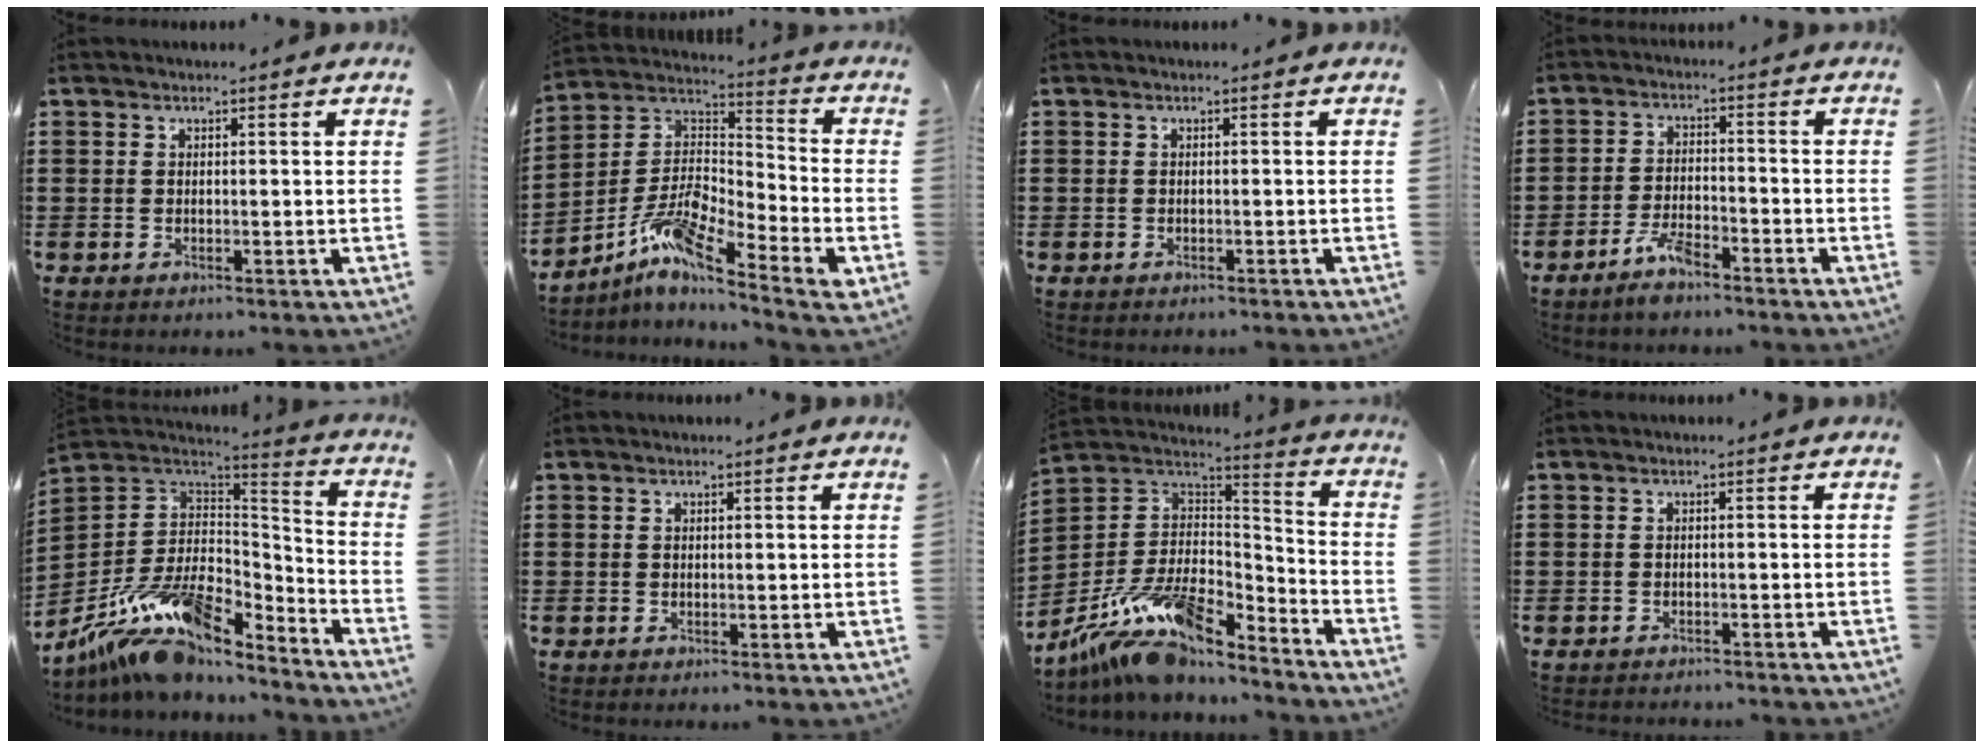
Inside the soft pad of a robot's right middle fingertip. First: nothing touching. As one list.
[{"total": 9.6, "force": [-6.0, 2.7, 6.9], "torque": [-0.164, -0.018, -0.128]}, {"total": 0.6, "force": [-0.6, 0.1, -0.1], "torque": [0.000, 0.001, -0.013]}, {"total": 4.4, "force": [-3.7, 1.1, 2.2], "torque": [-0.050, 0.005, -0.073]}, {"total": 13.2, "force": [-8.9, 5.4, 8.2], "torque": [-0.181, 0.009, -0.170]}, {"total": 0.0}, {"total": 12.9, "force": [-9.2, 4.5, 7.8], "torque": [-0.171, 0.010, -0.179]}, {"total": 1.0, "force": [-1.0, -0.1, 0.0], "torque": [-0.004, 0.000, -0.021]}]